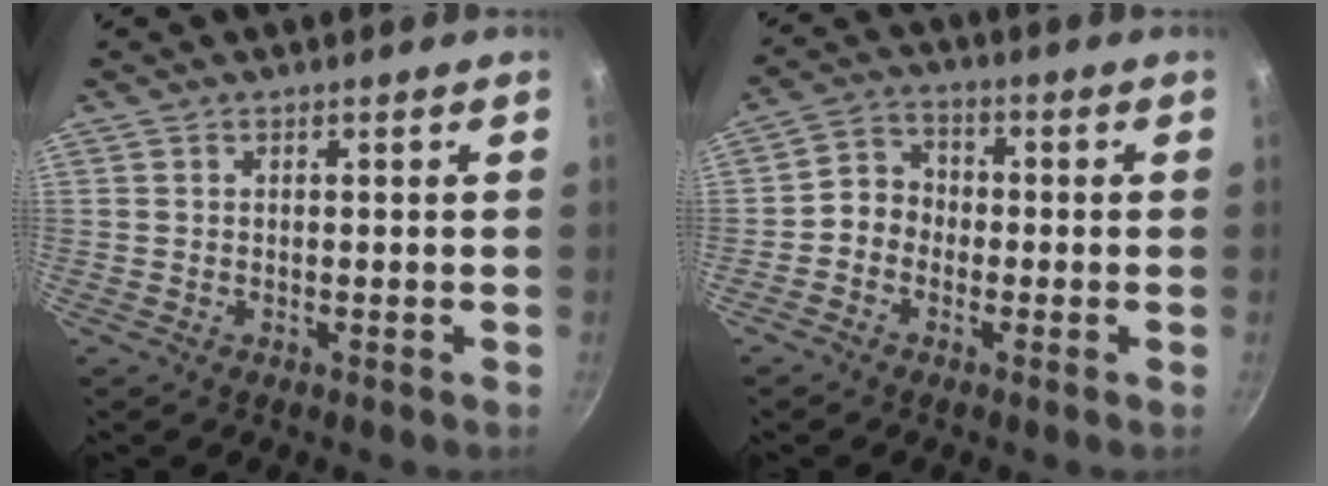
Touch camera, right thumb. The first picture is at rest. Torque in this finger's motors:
{"motor_torque": [-0.04, 0.08, -0.16, 0.25, 0.10]}